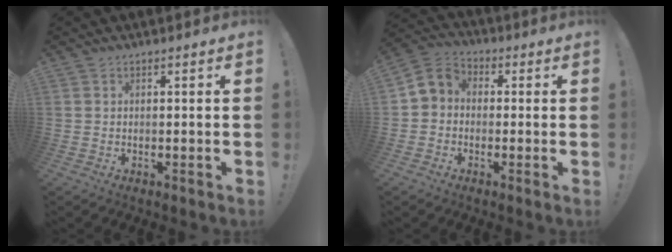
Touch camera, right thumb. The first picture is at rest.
{"total": 5.6, "force": [-1.9, 4.7, 2.3], "torque": [-0.053, 0.022, -0.034]}